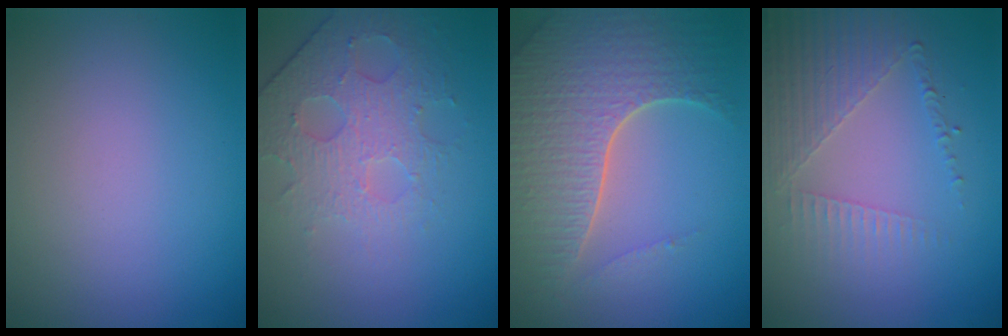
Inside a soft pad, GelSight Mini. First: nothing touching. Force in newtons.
{"total": 4.5, "press": 3.3, "slide": 3.0}
{"total": 7.2, "press": 5.2, "slide": 4.9}
{"total": 5.1, "press": 3.2, "slide": 4.0}